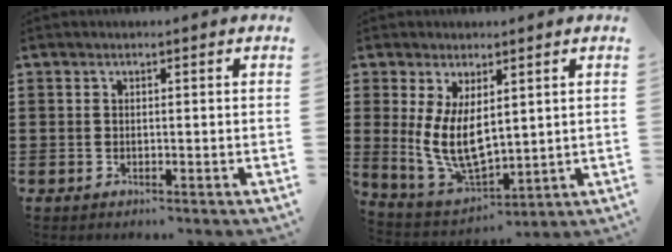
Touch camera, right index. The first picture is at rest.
{"total": 8.5, "force": [1.4, 4.3, 7.2], "torque": [-0.164, -0.011, 0.027]}